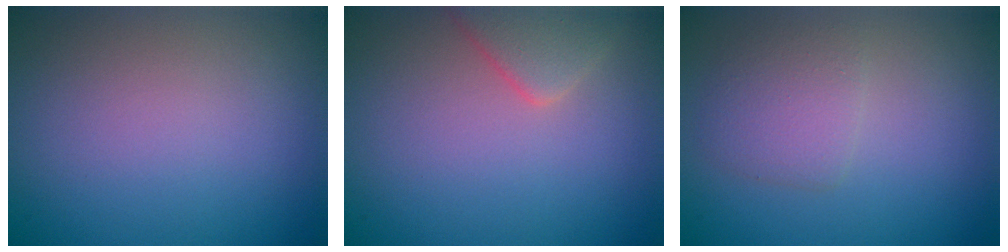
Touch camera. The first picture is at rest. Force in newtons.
{"total": 2.8, "press": 2.8, "slide": 0.1}
{"total": 2.3, "press": 2.3, "slide": 0.0}